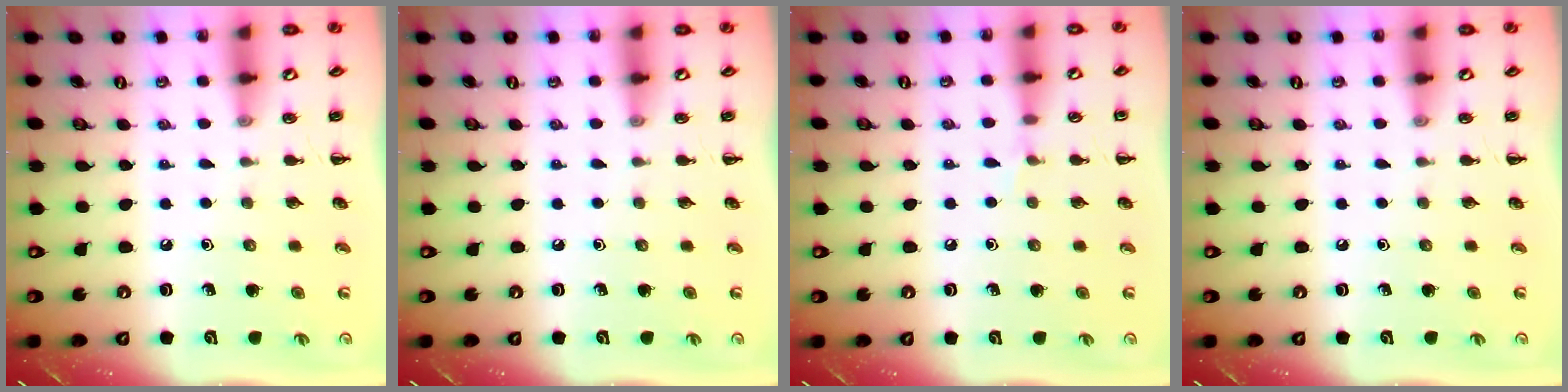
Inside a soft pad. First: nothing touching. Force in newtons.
{"total": 0.0}
{"total": 3.9, "press": 3.6, "slide": 1.3}
{"total": 0.0}